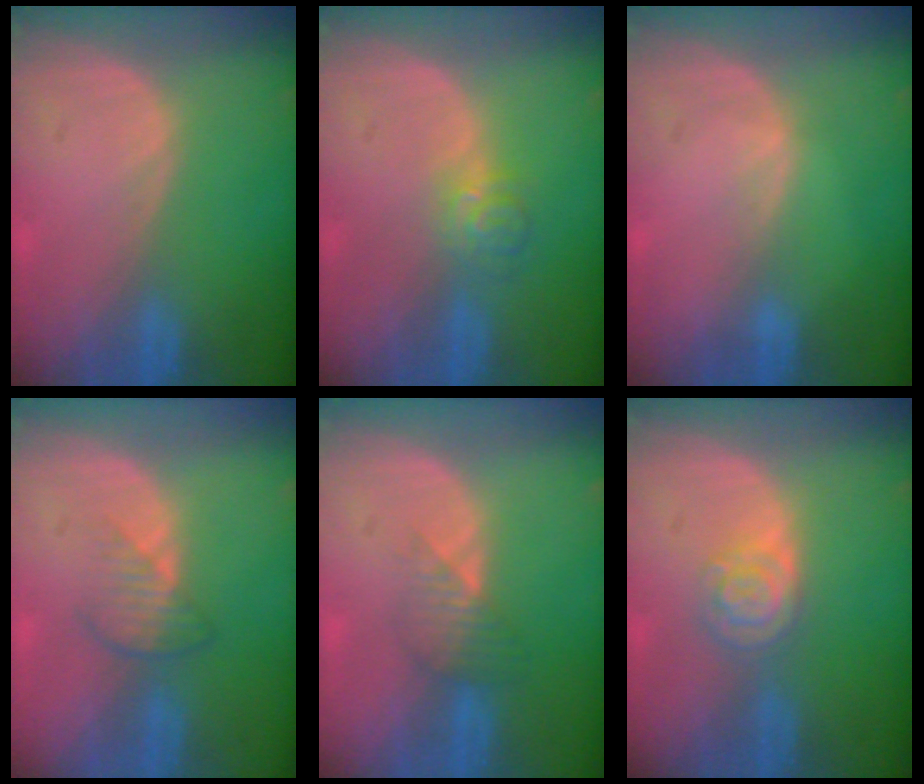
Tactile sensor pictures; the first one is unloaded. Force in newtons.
{"total": 3.6, "press": 3.5, "slide": 1.0}
{"total": 0.6, "press": 0.5, "slide": 0.2}
{"total": 3.5, "press": 3.1, "slide": 1.6}
{"total": 3.5, "press": 3.1, "slide": 1.6}
{"total": 4.3, "press": 3.9, "slide": 1.9}